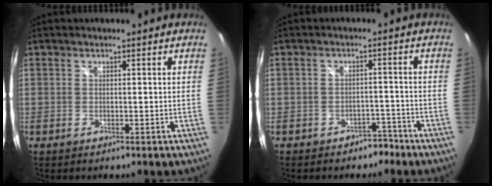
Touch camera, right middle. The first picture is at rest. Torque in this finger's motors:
{"motor_torque": [-0.16, -0.17, -0.01, -0.03]}